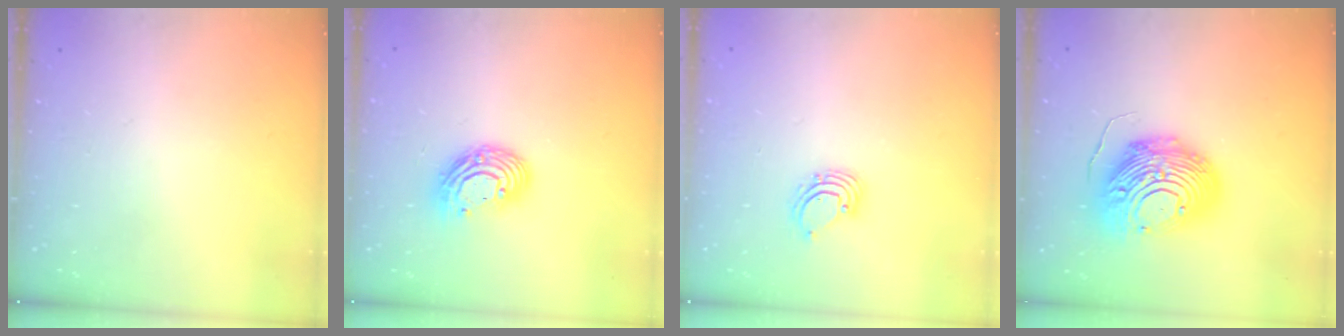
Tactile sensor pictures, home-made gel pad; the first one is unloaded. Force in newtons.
{"total": 11.4, "press": 11.4, "slide": 0.8}
{"total": 2.6, "press": 2.6, "slide": 0.2}
{"total": 18.1, "press": 18.0, "slide": 1.6}